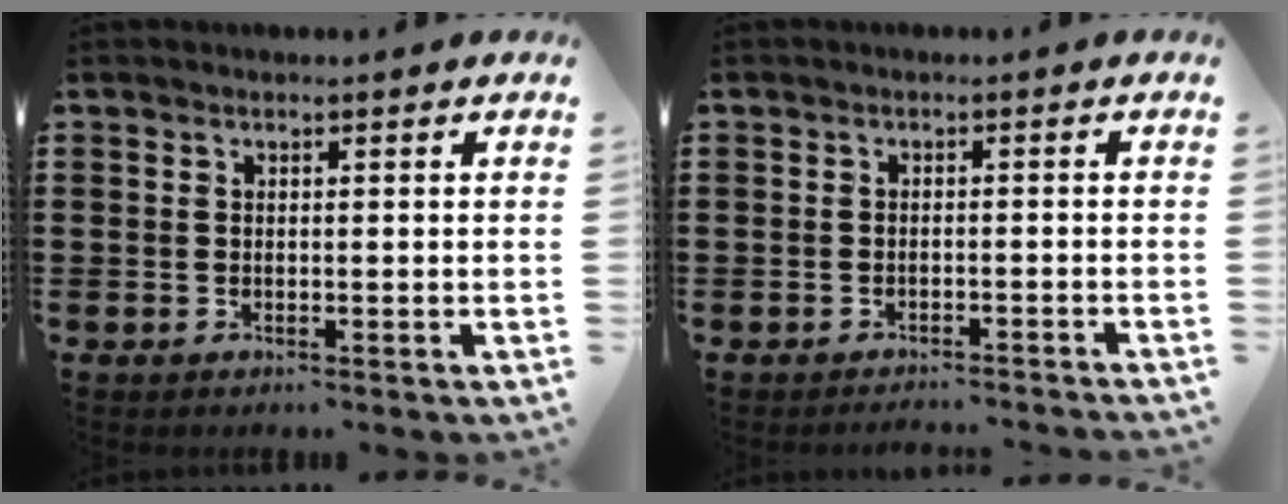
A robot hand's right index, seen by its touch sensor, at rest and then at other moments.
{"total": 1.6, "force": [-1.6, -0.3, 0.1], "torque": [-0.006, -0.003, -0.033]}